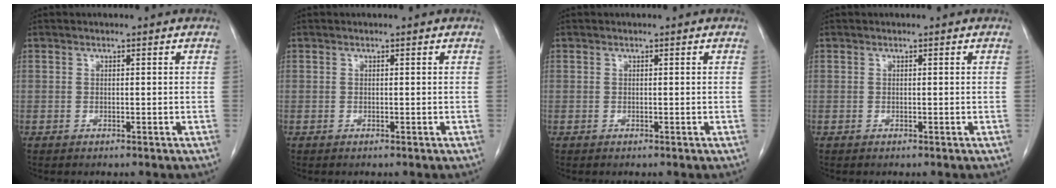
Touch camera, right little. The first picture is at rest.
{"total": 0.0}
{"total": 0.0}
{"total": 0.0}